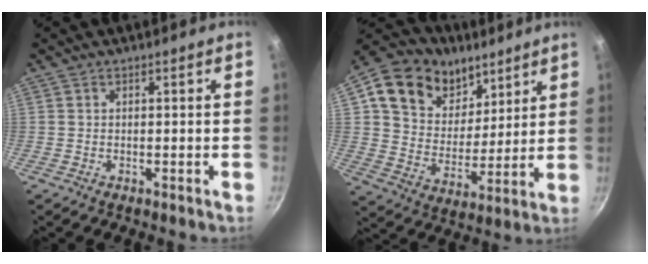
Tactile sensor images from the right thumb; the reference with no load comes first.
{"total": 18.9, "force": [10.0, 13.8, 8.3], "torque": [-0.105, -0.043, 0.168]}